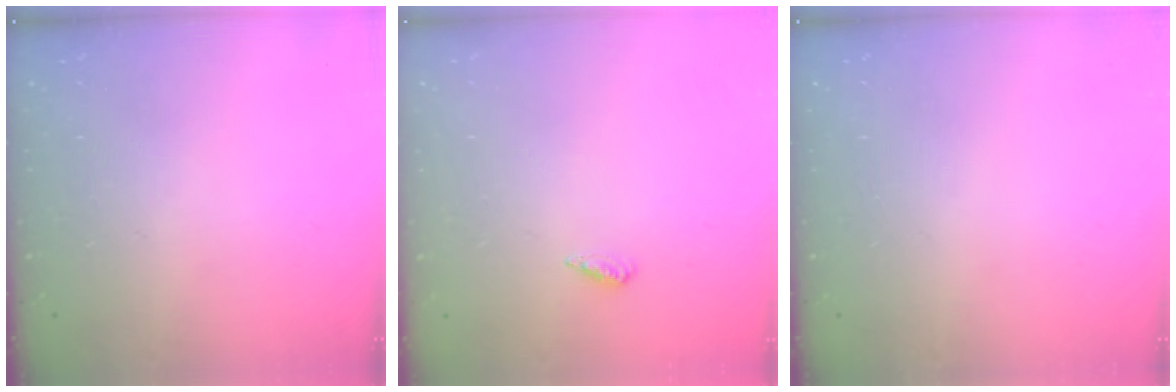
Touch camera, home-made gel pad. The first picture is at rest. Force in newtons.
{"total": 2.6, "press": 2.2, "slide": 1.3}
{"total": 0.0}